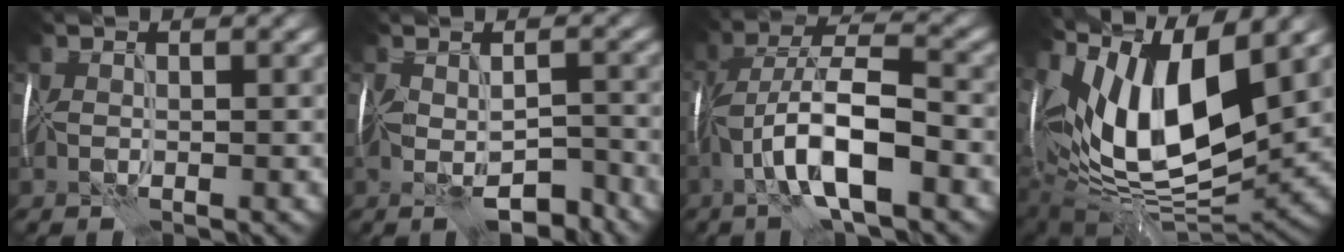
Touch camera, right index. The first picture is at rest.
{"total": 4.4, "force": [-2.6, 1.4, 3.2], "torque": [-0.045, -0.003, -0.043]}
{"total": 8.7, "force": [-3.3, 2.4, 7.6], "torque": [-0.135, 0.020, -0.066]}
{"total": 15.9, "force": [5.3, 7.0, 13.3], "torque": [-0.241, 0.029, 0.086]}